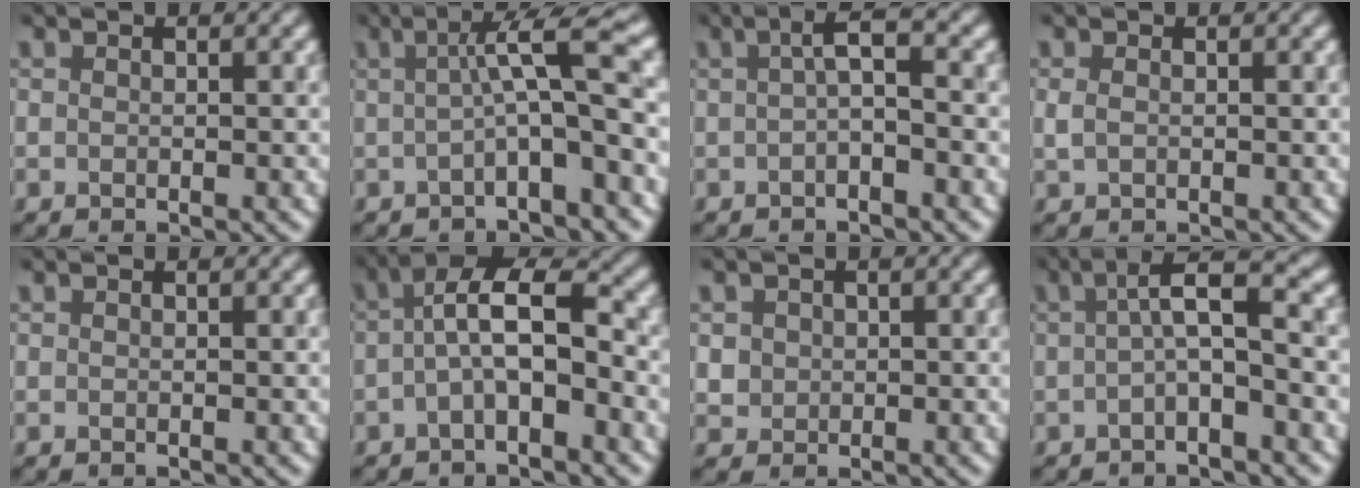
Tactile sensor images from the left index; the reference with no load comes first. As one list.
[{"total": 6.0, "force": [-0.1, 0.9, 5.9], "torque": [-0.082, 0.021, -0.009]}, {"total": 2.3, "force": [-0.2, 0.3, 2.3], "torque": [-0.039, 0.008, -0.005]}, {"total": 0.9, "force": [0.0, 0.6, 0.6], "torque": [-0.015, 0.004, -0.001]}, {"total": 0.0}, {"total": 5.3, "force": [-0.8, 1.9, 4.9], "torque": [-0.087, 0.023, -0.021]}, {"total": 1.3, "force": [0.2, 1.3, 0.1], "torque": [0.007, 0.002, 0.009]}, {"total": 3.3, "force": [-0.1, 0.4, 3.2], "torque": [-0.053, 0.017, -0.007]}]